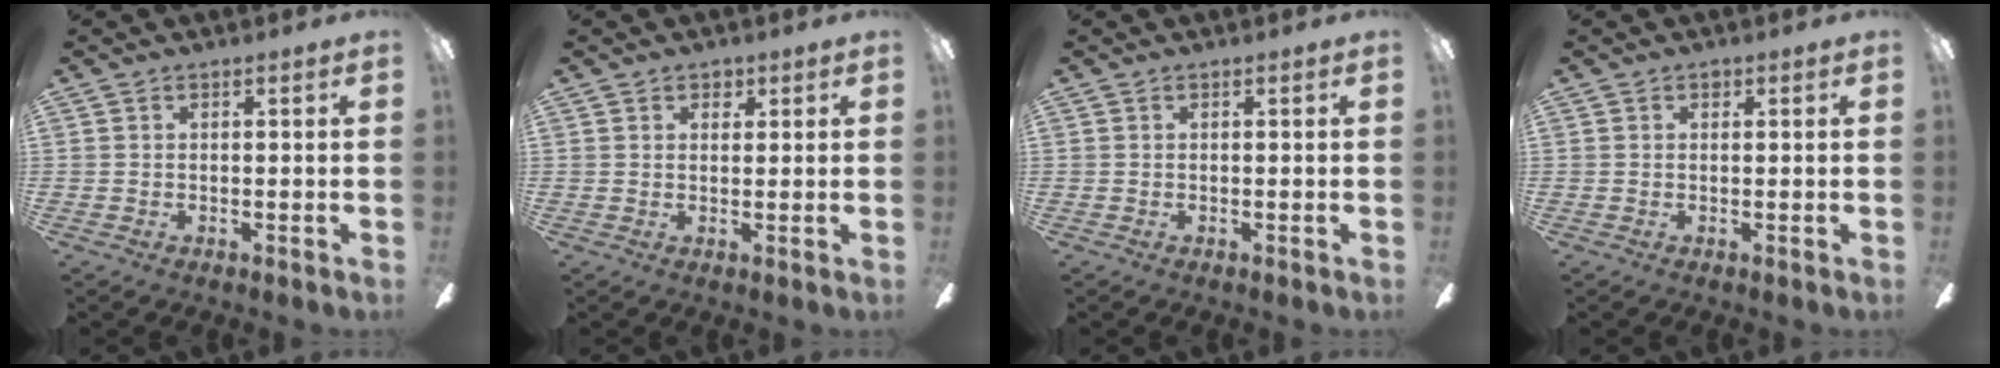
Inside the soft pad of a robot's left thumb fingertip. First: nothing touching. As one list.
[{"total": 1.9, "force": [1.4, 1.1, 0.6], "torque": [0.002, -0.003, 0.023]}, {"total": 0.0}, {"total": 0.6, "force": [0.5, 0.0, 0.3], "torque": [-0.007, 0.001, 0.010]}]